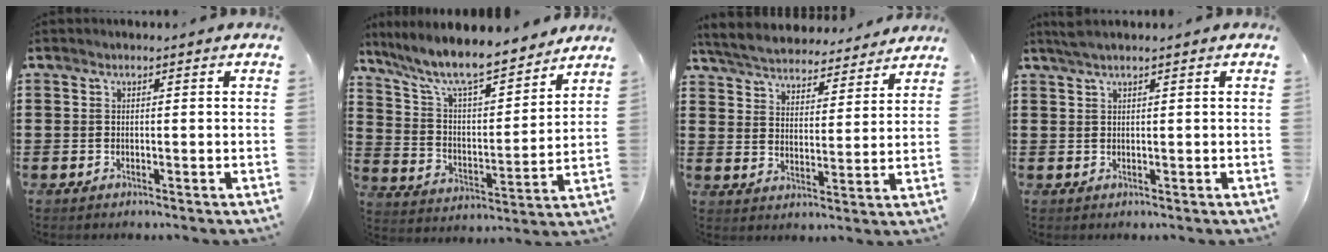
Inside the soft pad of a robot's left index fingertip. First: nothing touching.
{"total": 9.3, "force": [8.2, 1.0, 4.3], "torque": [-0.116, -0.052, 0.138]}
{"total": 5.4, "force": [5.4, 0.4, 0.5], "torque": [-0.040, -0.037, 0.092]}
{"total": 1.5, "force": [1.1, -0.1, 1.1], "torque": [-0.021, 0.000, 0.021]}